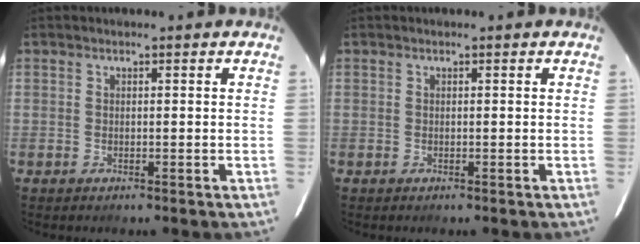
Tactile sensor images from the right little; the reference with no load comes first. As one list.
[{"total": 0.0}]